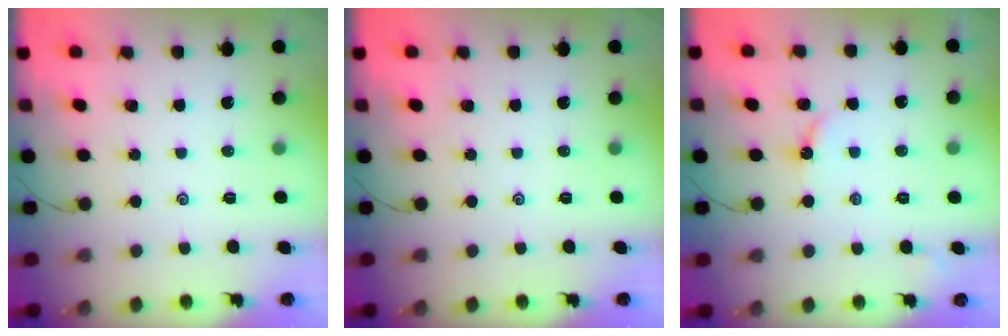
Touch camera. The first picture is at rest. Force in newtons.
{"total": 0.0}
{"total": 2.8, "press": 2.8, "slide": 0.2}